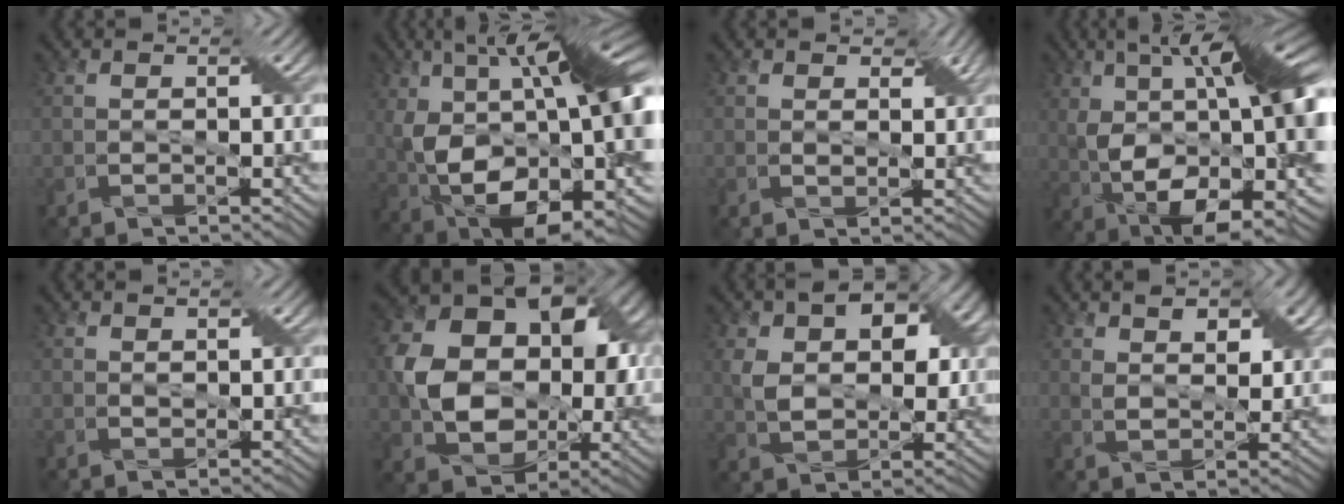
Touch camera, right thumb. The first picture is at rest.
{"total": 19.8, "force": [1.0, 10.5, 16.7], "torque": [-0.289, -0.011, 0.033]}
{"total": 2.2, "force": [1.1, 1.4, 1.3], "torque": [-0.027, -0.002, 0.019]}
{"total": 18.5, "force": [0.8, 8.5, 16.4], "torque": [-0.255, -0.002, 0.021]}
{"total": 0.7, "force": [0.4, 0.5, 0.4], "torque": [-0.012, -0.001, 0.011]}
{"total": 13.2, "force": [0.7, 9.9, 8.7], "torque": [-0.159, 0.006, 0.017]}
{"total": 10.7, "force": [2.9, 6.8, 7.6], "torque": [-0.144, 0.004, 0.047]}
{"total": 7.1, "force": [3.5, 4.1, 4.6], "torque": [-0.082, 0.000, 0.058]}